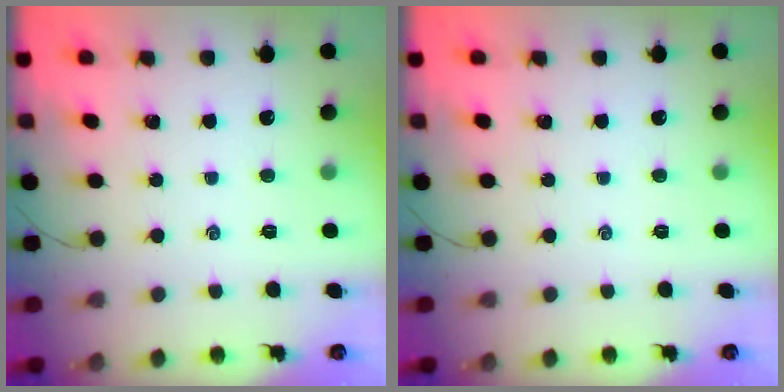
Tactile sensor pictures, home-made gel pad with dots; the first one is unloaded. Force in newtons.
{"total": 0.0}